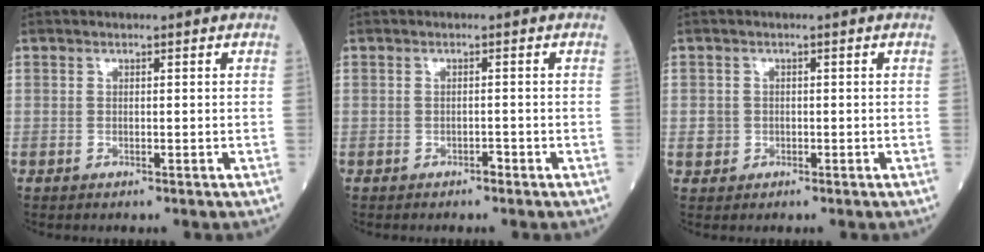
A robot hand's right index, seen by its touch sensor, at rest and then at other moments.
{"total": 0.7, "force": [-0.6, 0.2, 0.4], "torque": [-0.009, 0.001, -0.009]}
{"total": 1.7, "force": [-0.3, 1.7, 0.2], "torque": [-0.002, 0.006, -0.003]}